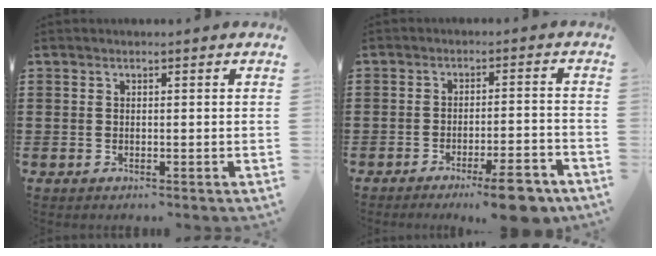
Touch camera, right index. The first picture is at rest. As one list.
[{"total": 6.6, "force": [-5.0, 0.4, 4.3], "torque": [-0.064, -0.004, -0.088]}]